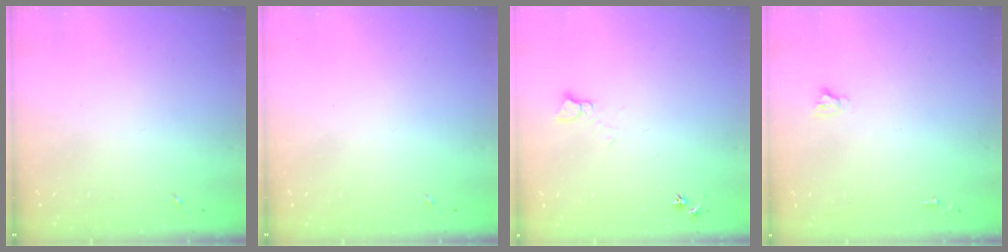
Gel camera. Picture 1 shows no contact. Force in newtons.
{"total": 0.0}
{"total": 5.4, "press": 5.3, "slide": 0.7}
{"total": 2.7, "press": 2.7, "slide": 0.2}